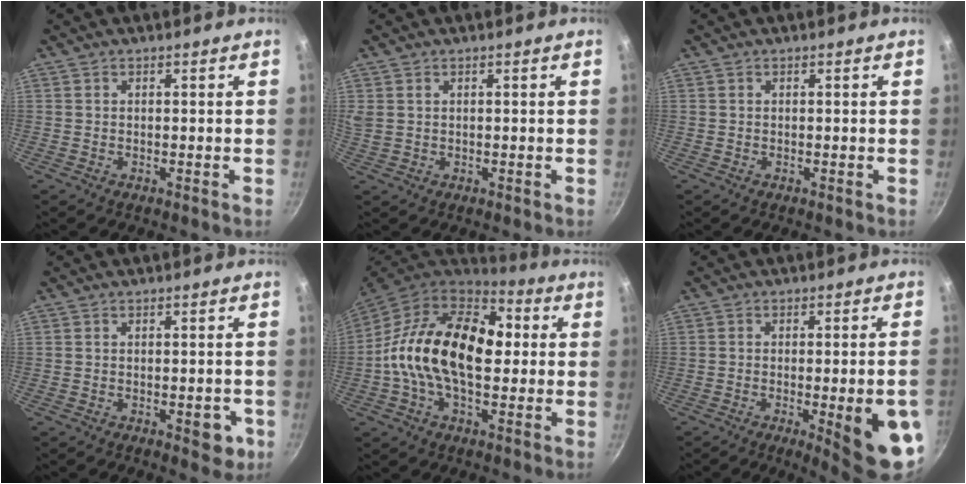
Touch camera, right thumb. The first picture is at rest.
{"total": 2.3, "force": [1.1, 1.5, 1.3], "torque": [-0.022, 0.002, 0.027]}
{"total": 0.0}
{"total": 4.9, "force": [-1.7, 2.4, 3.9], "torque": [-0.030, 0.008, -0.018]}
{"total": 22.2, "force": [1.1, 13.4, 17.6], "torque": [-0.271, 0.030, -0.004]}
{"total": 14.5, "force": [-4.3, 3.3, 13.4], "torque": [-0.147, 0.013, -0.048]}